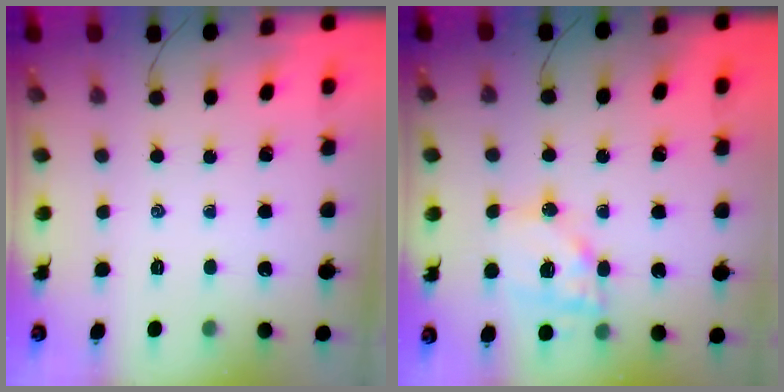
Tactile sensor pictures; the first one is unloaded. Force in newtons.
{"total": 14.5, "press": 14.2, "slide": 2.9}